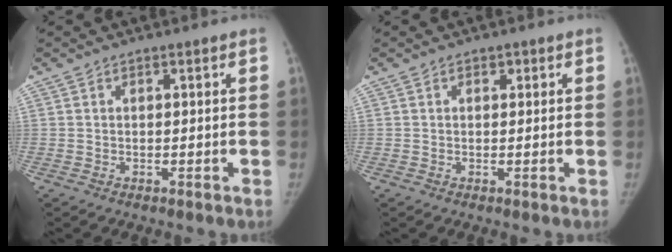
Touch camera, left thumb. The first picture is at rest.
{"total": 1.1, "force": [0.6, 0.8, 0.5], "torque": [0.005, -0.001, 0.006]}